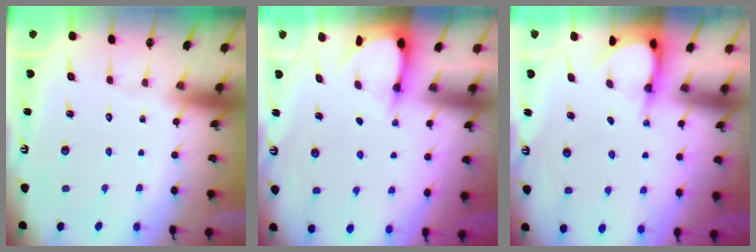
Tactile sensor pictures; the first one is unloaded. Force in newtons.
{"total": 3.1, "press": 3.1, "slide": 0.3}
{"total": 3.9, "press": 3.9, "slide": 0.2}